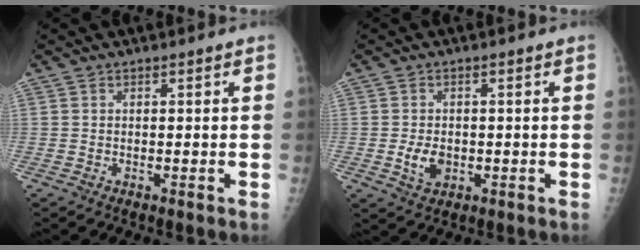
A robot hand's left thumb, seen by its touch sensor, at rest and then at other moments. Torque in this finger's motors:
{"motor_torque": [-0.45, 0.55, 0.26, -0.19, 0.04]}